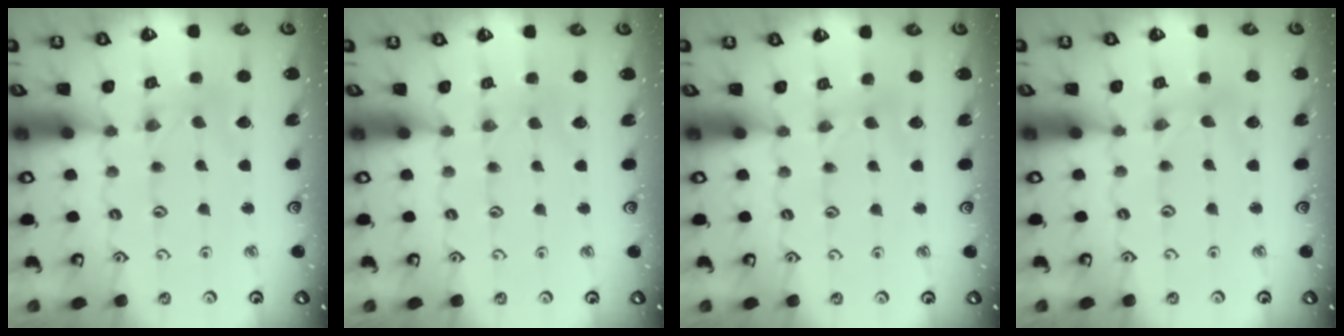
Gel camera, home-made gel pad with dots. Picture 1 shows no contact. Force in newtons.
{"total": 1.2, "press": 1.1, "slide": 0.2}
{"total": 2.3, "press": 2.3, "slide": 0.3}
{"total": 1.1, "press": 1.1, "slide": 0.2}